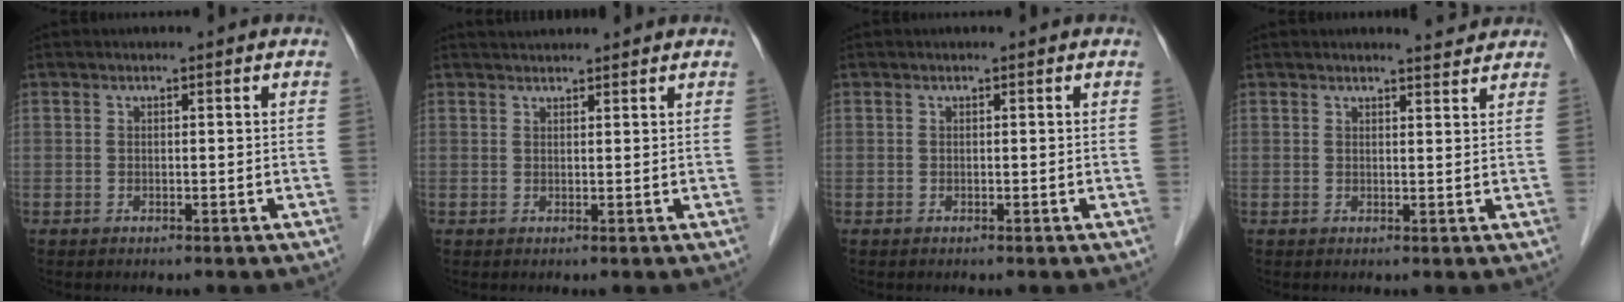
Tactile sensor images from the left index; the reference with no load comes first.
{"total": 3.3, "force": [3.2, 0.4, 0.7], "torque": [-0.013, 0.032, 0.051]}
{"total": 0.0}
{"total": 2.4, "force": [2.4, 0.1, 0.2], "torque": [-0.008, -0.006, 0.028]}